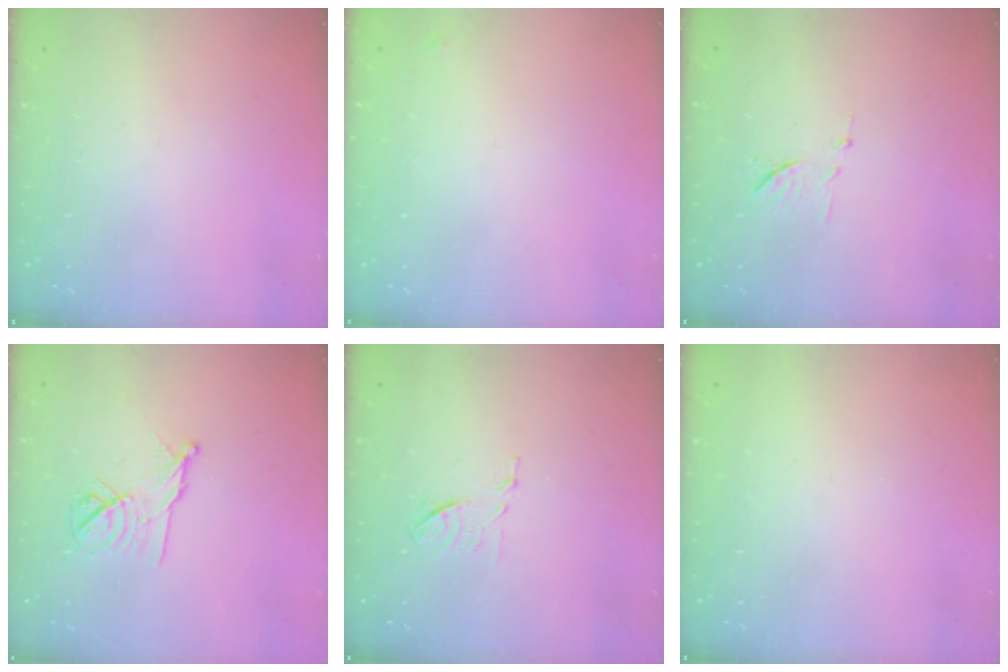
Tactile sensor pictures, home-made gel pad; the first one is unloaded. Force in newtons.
{"total": 2.5, "press": 2.4, "slide": 0.4}
{"total": 7.0, "press": 7.0, "slide": 0.6}
{"total": 11.3, "press": 11.3, "slide": 0.5}
{"total": 4.8, "press": 4.7, "slide": 0.9}
{"total": 1.6, "press": 1.6, "slide": 0.1}